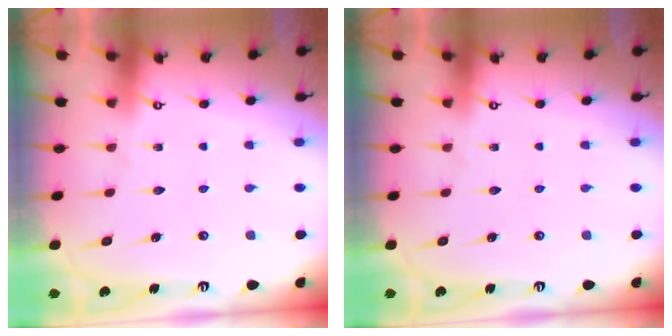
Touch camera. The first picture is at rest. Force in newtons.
{"total": 0.0}